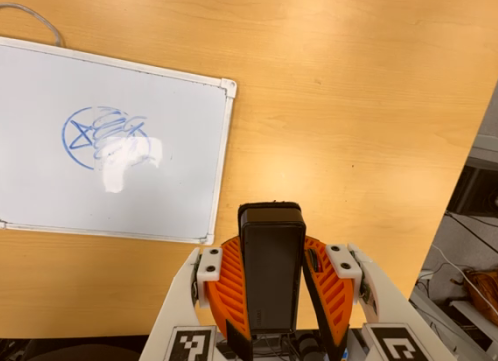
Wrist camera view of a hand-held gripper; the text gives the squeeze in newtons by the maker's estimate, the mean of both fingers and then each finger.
{"total": 7.9, "left": 6.9, "right": 8.8}